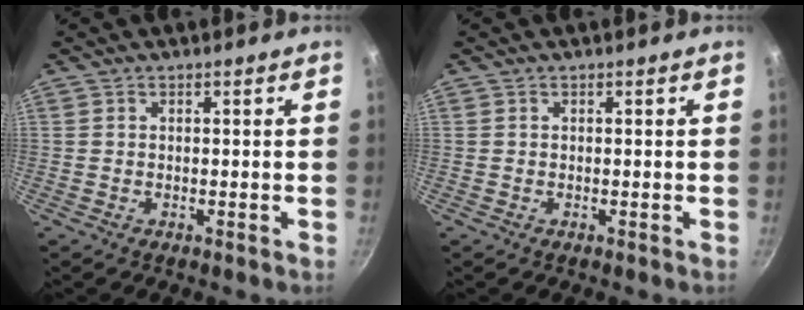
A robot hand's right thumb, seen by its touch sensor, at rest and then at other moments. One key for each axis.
{"total": 0.0}